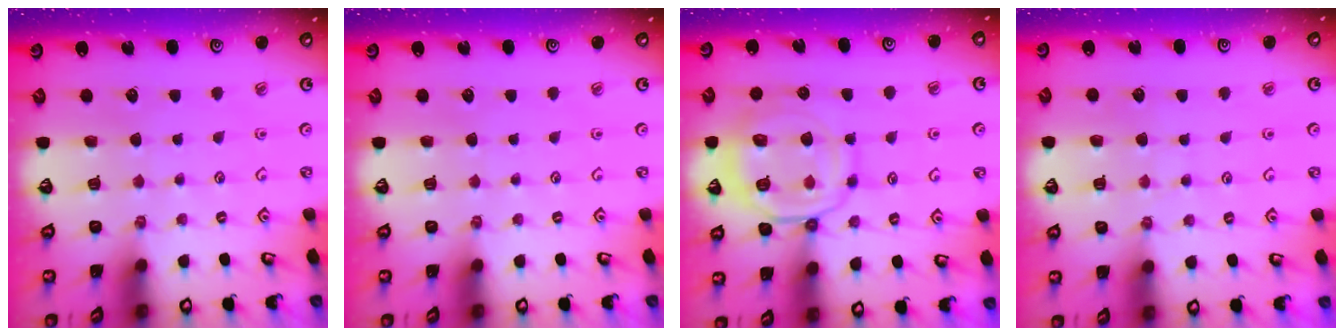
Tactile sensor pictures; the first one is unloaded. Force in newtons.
{"total": 0.0}
{"total": 12.7, "press": 12.6, "slide": 1.5}
{"total": 3.9, "press": 3.8, "slide": 0.5}